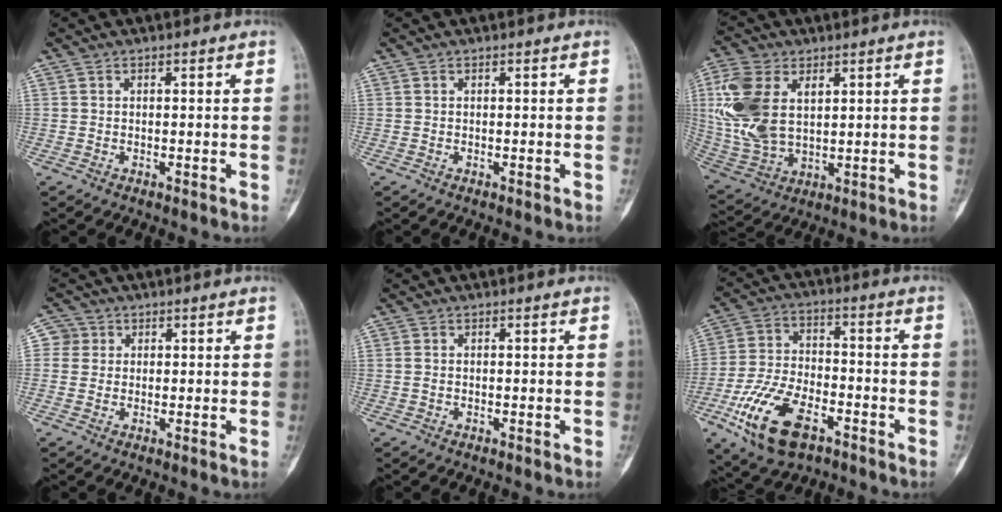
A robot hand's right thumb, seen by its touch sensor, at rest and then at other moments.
{"total": 0.0}
{"total": 15.1, "force": [3.9, 9.4, 11.2], "torque": [-0.241, -0.007, 0.085]}
{"total": 2.9, "force": [0.7, 2.8, 0.2], "torque": [0.016, 0.003, 0.004]}
{"total": 0.7, "force": [0.0, 0.5, 0.5], "torque": [-0.017, 0.001, 0.001]}
{"total": 15.5, "force": [-7.5, 8.1, 10.9], "torque": [-0.209, 0.021, -0.135]}